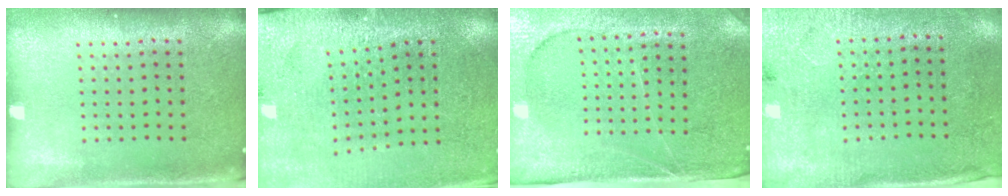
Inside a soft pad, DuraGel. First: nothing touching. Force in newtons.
{"total": 2.9, "press": 2.9, "slide": 0.2}
{"total": 4.0, "press": 3.5, "slide": 1.9}
{"total": 2.7, "press": 2.2, "slide": 1.5}